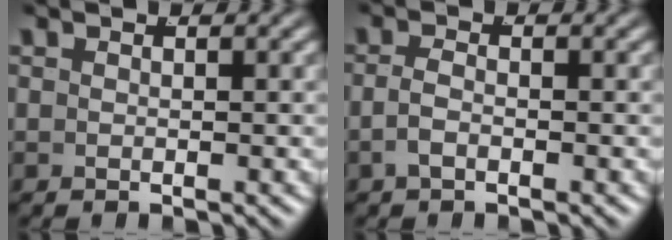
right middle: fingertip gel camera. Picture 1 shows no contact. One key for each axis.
{"total": 1.6, "fx": -0.9, "fy": 0.4, "fz": 1.2, "tx": -0.034, "ty": -0.010, "tz": -0.012}